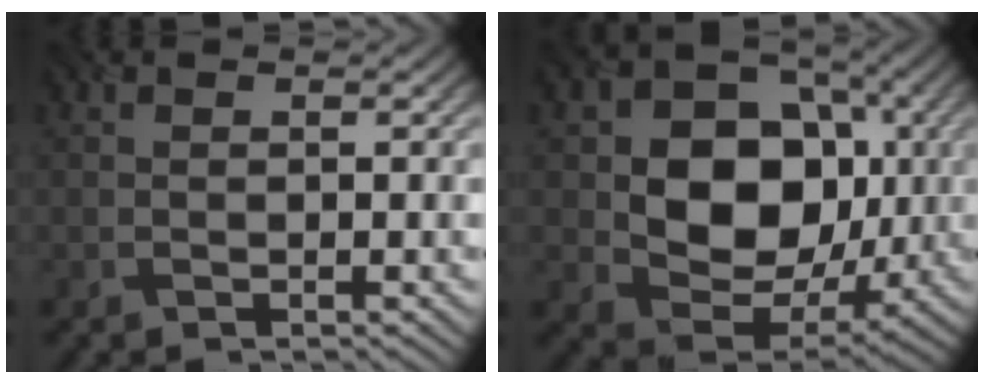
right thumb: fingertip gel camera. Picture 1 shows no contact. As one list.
[{"total": 12.6, "force": [0.6, 9.9, 7.9], "torque": [-0.141, -0.006, 0.006]}]